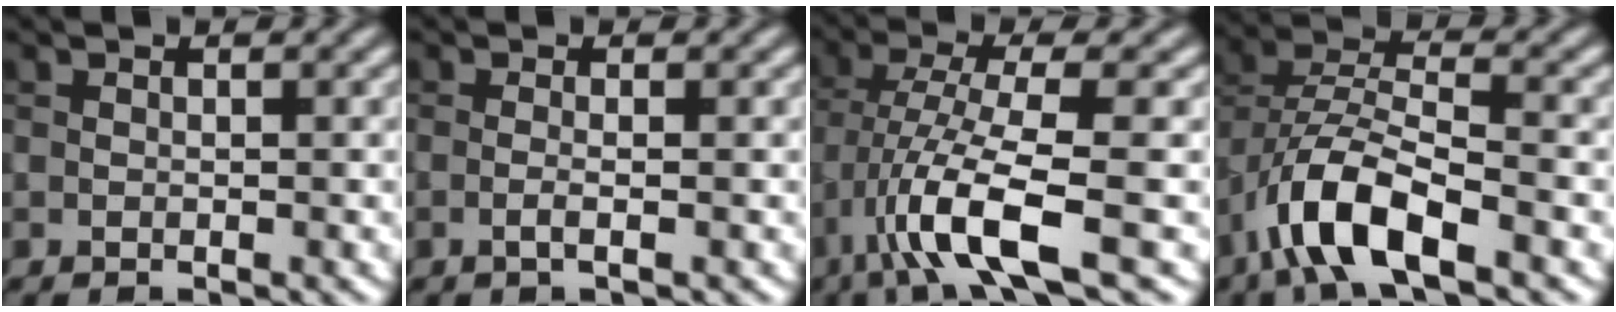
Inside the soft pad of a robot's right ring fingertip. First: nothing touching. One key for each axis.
{"total": 1.3, "fx": -0.3, "fy": 0.4, "fz": 1.2, "tx": -0.018, "ty": -0.005, "tz": -0.008}
{"total": 7.7, "fx": -2.9, "fy": 1.5, "fz": 6.9, "tx": -0.129, "ty": 0.002, "tz": -0.056}
{"total": 7.7, "fx": -4.0, "fy": 2.9, "fz": 5.9, "tx": -0.113, "ty": 0.003, "tz": -0.083}